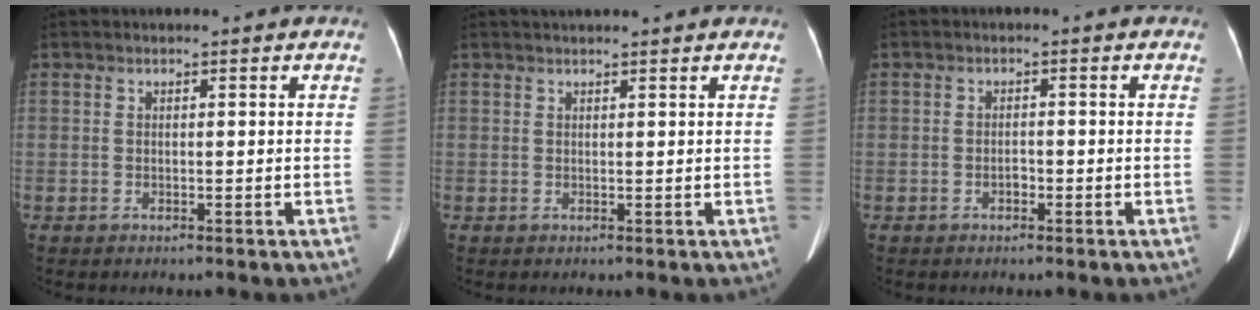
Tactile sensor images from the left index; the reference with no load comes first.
{"total": 4.8, "force": [4.4, -0.2, 1.8], "torque": [-0.020, 0.030, 0.055]}
{"total": 1.1, "force": [-0.7, 0.6, 0.6], "torque": [-0.011, 0.003, -0.011]}